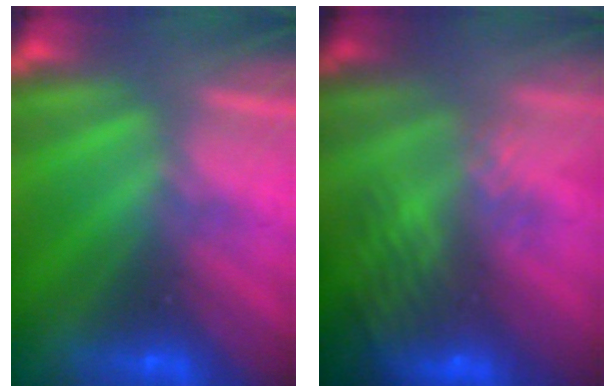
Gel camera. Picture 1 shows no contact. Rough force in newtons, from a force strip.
{"total": 6.6}